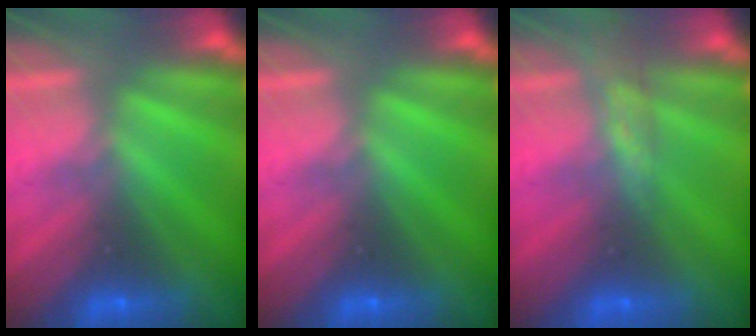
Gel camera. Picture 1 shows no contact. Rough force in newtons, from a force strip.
{"total": 0.0}
{"total": 2.9}